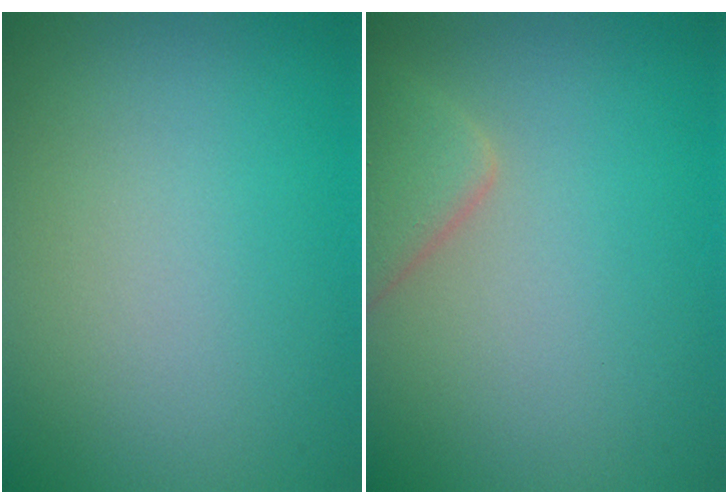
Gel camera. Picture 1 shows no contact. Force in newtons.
{"total": 2.8, "press": 2.8, "slide": 0.4}